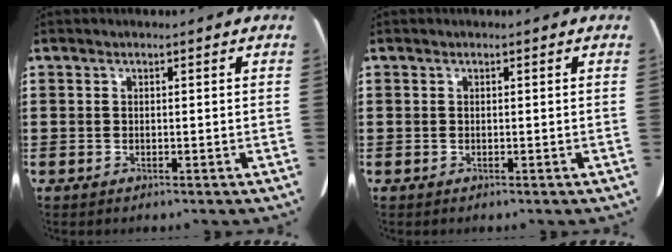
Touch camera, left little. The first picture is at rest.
{"total": 0.0}